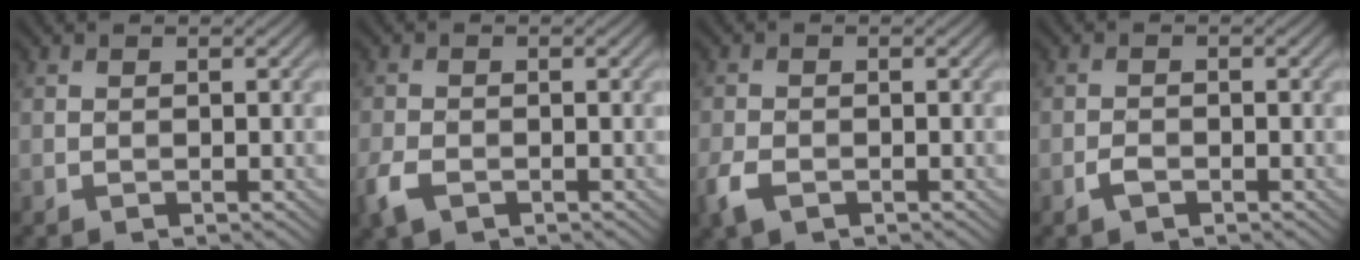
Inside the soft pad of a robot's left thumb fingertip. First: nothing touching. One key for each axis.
{"total": 3.2, "fx": -1.7, "fy": 1.7, "fz": 2.0, "tx": -0.054, "ty": -0.007, "tz": -0.040}
{"total": 3.1, "fx": -1.6, "fy": 1.8, "fz": 2.0, "tx": -0.052, "ty": -0.007, "tz": -0.039}
{"total": 1.4, "fx": -1.0, "fy": 0.6, "fz": 0.9, "tx": -0.020, "ty": 0.000, "tz": -0.021}